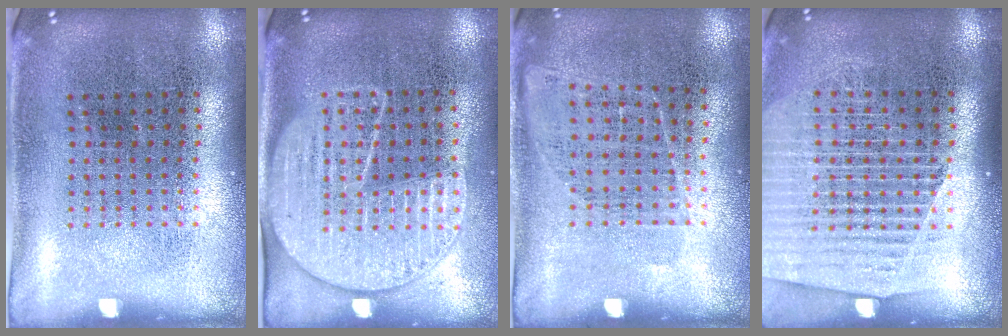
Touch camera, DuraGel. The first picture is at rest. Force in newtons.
{"total": 1.8, "press": 1.6, "slide": 0.9}
{"total": 1.0, "press": 0.8, "slide": 0.6}
{"total": 1.7, "press": 1.6, "slide": 0.6}